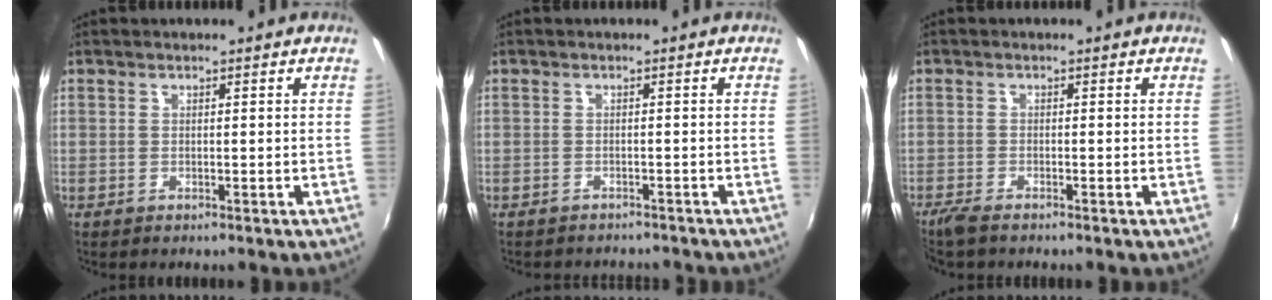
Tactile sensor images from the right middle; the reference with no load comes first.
{"total": 2.7, "force": [-2.7, 0.5, 0.2], "torque": [-0.008, -0.004, -0.038]}
{"total": 2.6, "force": [-2.2, 0.4, 1.4], "torque": [-0.036, -0.009, -0.046]}